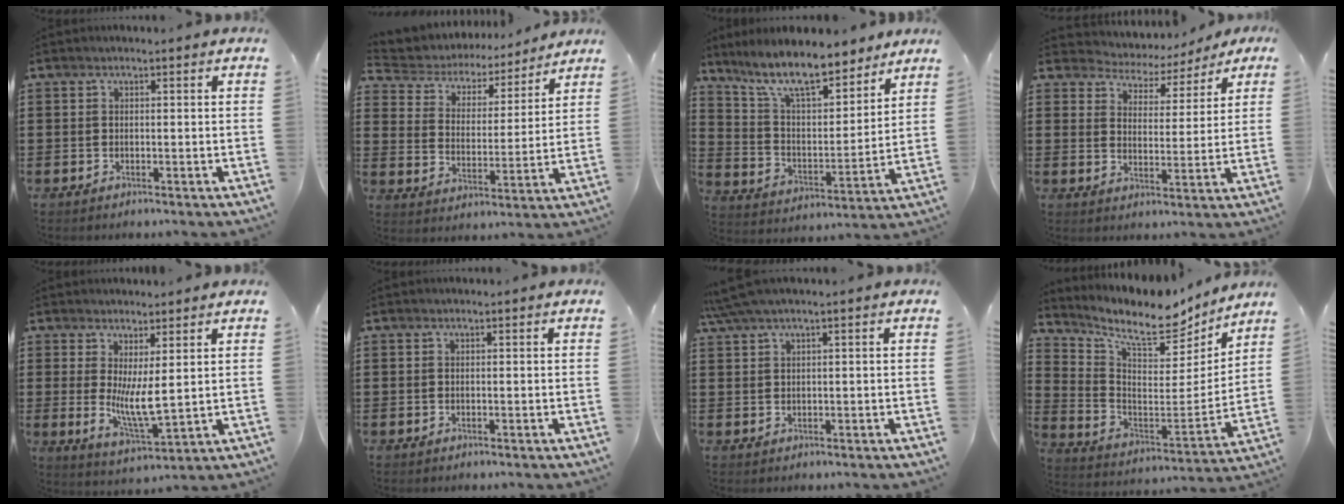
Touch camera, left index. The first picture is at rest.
{"total": 4.6, "force": [4.5, 1.2, 0.5], "torque": [-0.039, -0.035, 0.070]}
{"total": 10.9, "force": [9.1, 2.1, 5.6], "torque": [-0.142, -0.043, 0.160]}
{"total": 4.2, "force": [4.1, 1.1, 0.0], "torque": [-0.029, -0.029, 0.066]}
{"total": 6.9, "force": [1.6, 1.8, 6.4], "torque": [-0.127, -0.022, 0.028]}
{"total": 0.0}
{"total": 2.4, "force": [1.1, 0.1, 2.1], "torque": [-0.049, -0.002, 0.018]}
{"total": 9.7, "force": [8.2, 2.7, 4.4], "torque": [-0.111, -0.063, 0.136]}